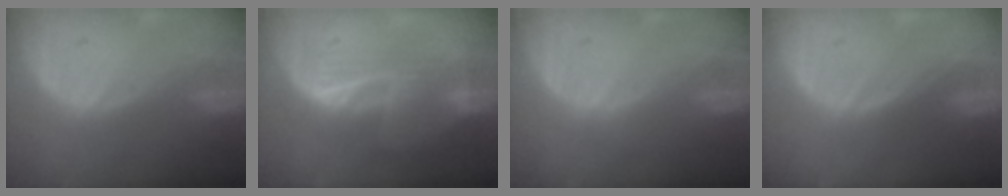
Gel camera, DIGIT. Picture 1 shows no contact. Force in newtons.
{"total": 6.9, "press": 5.6, "slide": 4.0}
{"total": 0.0}
{"total": 0.0}